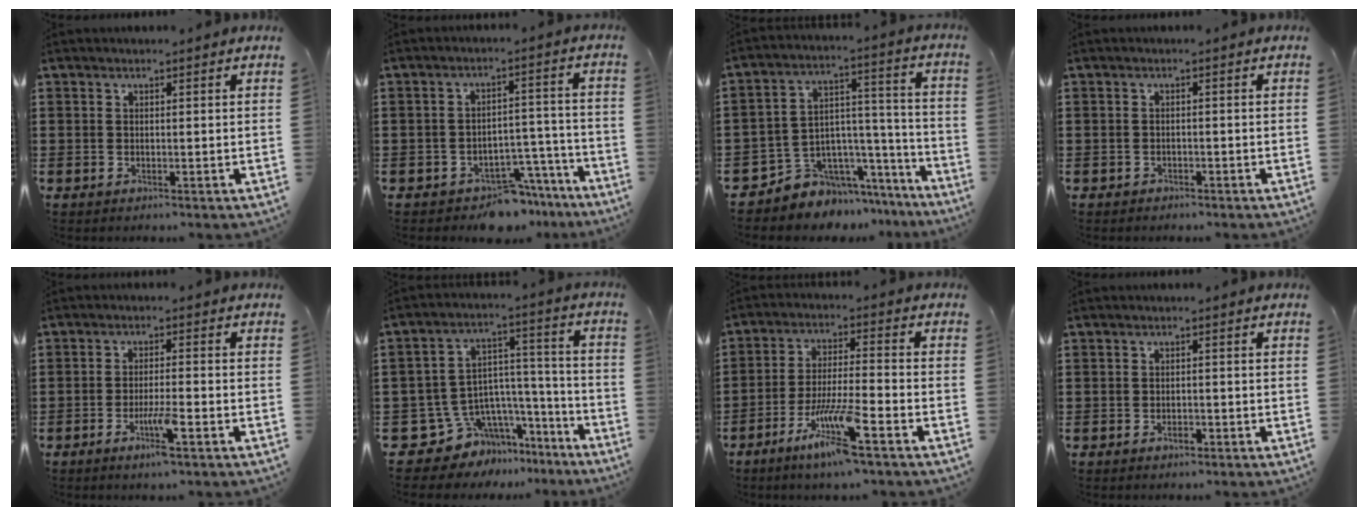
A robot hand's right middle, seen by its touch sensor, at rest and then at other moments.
{"total": 6.3, "force": [-5.8, 1.9, 1.7], "torque": [-0.023, 0.022, -0.109]}
{"total": 6.4, "force": [-5.2, 3.6, -0.5], "torque": [-0.006, -0.001, -0.097]}
{"total": 1.0, "force": [-0.9, 0.4, -0.1], "torque": [-0.002, 0.002, -0.021]}
{"total": 4.7, "force": [-2.4, 0.3, 4.0], "torque": [-0.071, -0.007, -0.043]}
{"total": 8.2, "force": [-5.2, 6.0, 1.7], "torque": [-0.068, -0.011, -0.090]}
{"total": 8.9, "force": [-5.7, 0.5, 6.8], "torque": [-0.134, -0.008, -0.106]}
{"total": 1.4, "force": [-1.0, 0.6, 0.9], "torque": [-0.020, -0.002, -0.018]}